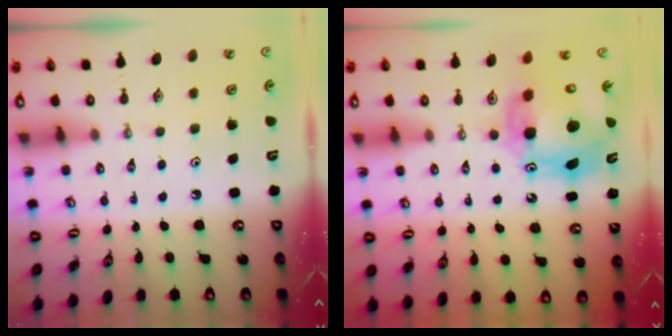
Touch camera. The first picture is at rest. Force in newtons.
{"total": 13.8, "press": 13.8, "slide": 1.2}